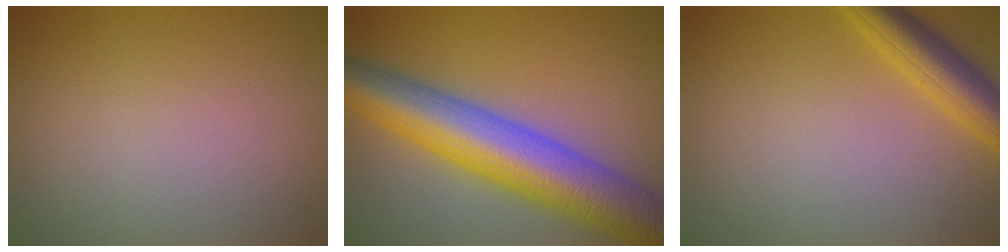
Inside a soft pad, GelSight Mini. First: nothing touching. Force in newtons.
{"total": 11.2, "press": 11.2, "slide": 0.4}
{"total": 4.5, "press": 4.5, "slide": 0.2}